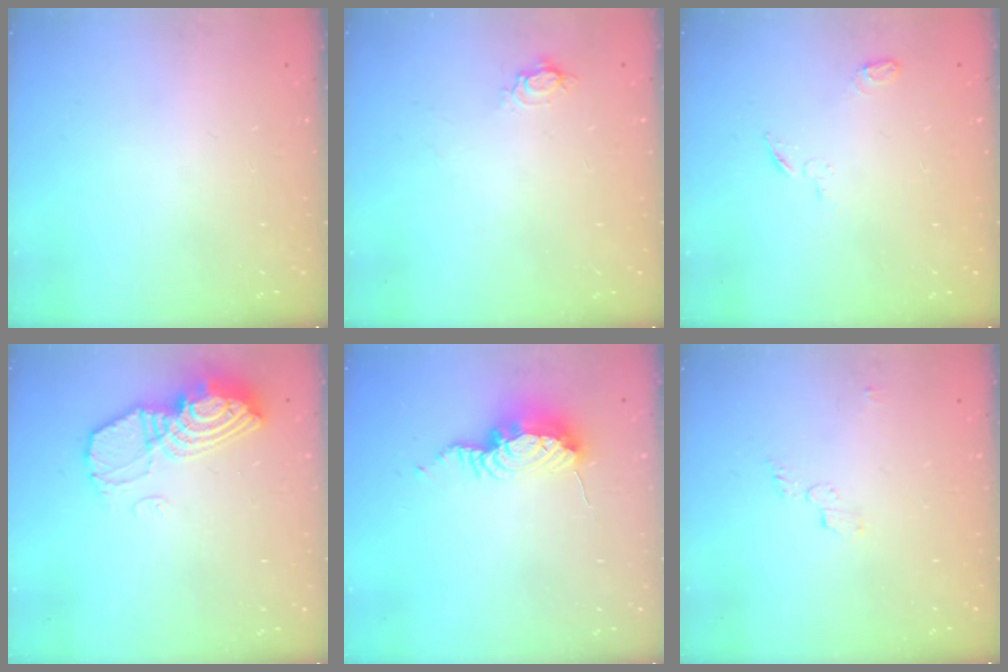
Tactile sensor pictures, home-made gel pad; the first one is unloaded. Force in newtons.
{"total": 4.1, "press": 4.1, "slide": 0.4}
{"total": 3.6, "press": 3.5, "slide": 0.9}
{"total": 13.7, "press": 13.7, "slide": 1.2}
{"total": 8.6, "press": 8.6, "slide": 0.6}
{"total": 3.5, "press": 3.5, "slide": 0.1}